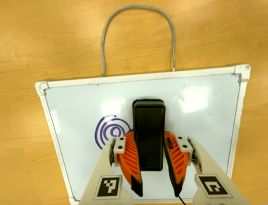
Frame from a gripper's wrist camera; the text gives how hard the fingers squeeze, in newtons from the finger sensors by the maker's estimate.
{"total": 11.7, "left": 11.2, "right": 12.1}